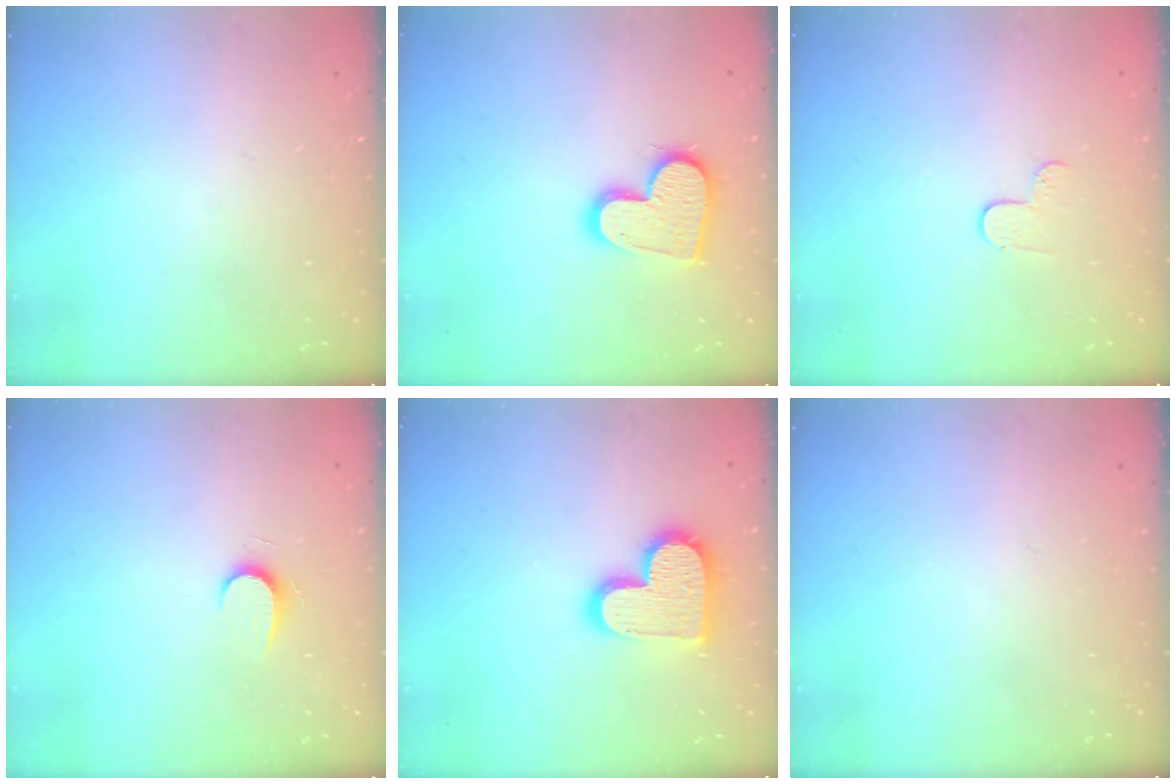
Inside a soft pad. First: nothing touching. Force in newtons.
{"total": 14.9, "press": 14.9, "slide": 1.0}
{"total": 4.9, "press": 4.9, "slide": 0.5}
{"total": 5.9, "press": 5.9, "slide": 0.6}
{"total": 14.8, "press": 14.7, "slide": 0.8}
{"total": 0.0}